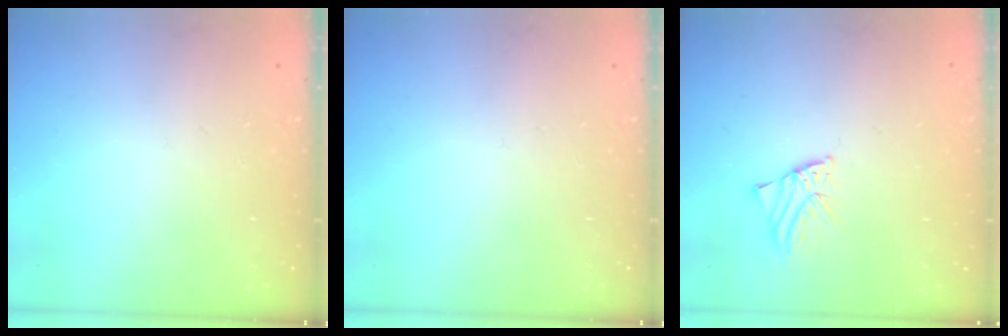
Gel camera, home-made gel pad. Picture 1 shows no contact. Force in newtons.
{"total": 0.0}
{"total": 1.7, "press": 1.7, "slide": 0.1}